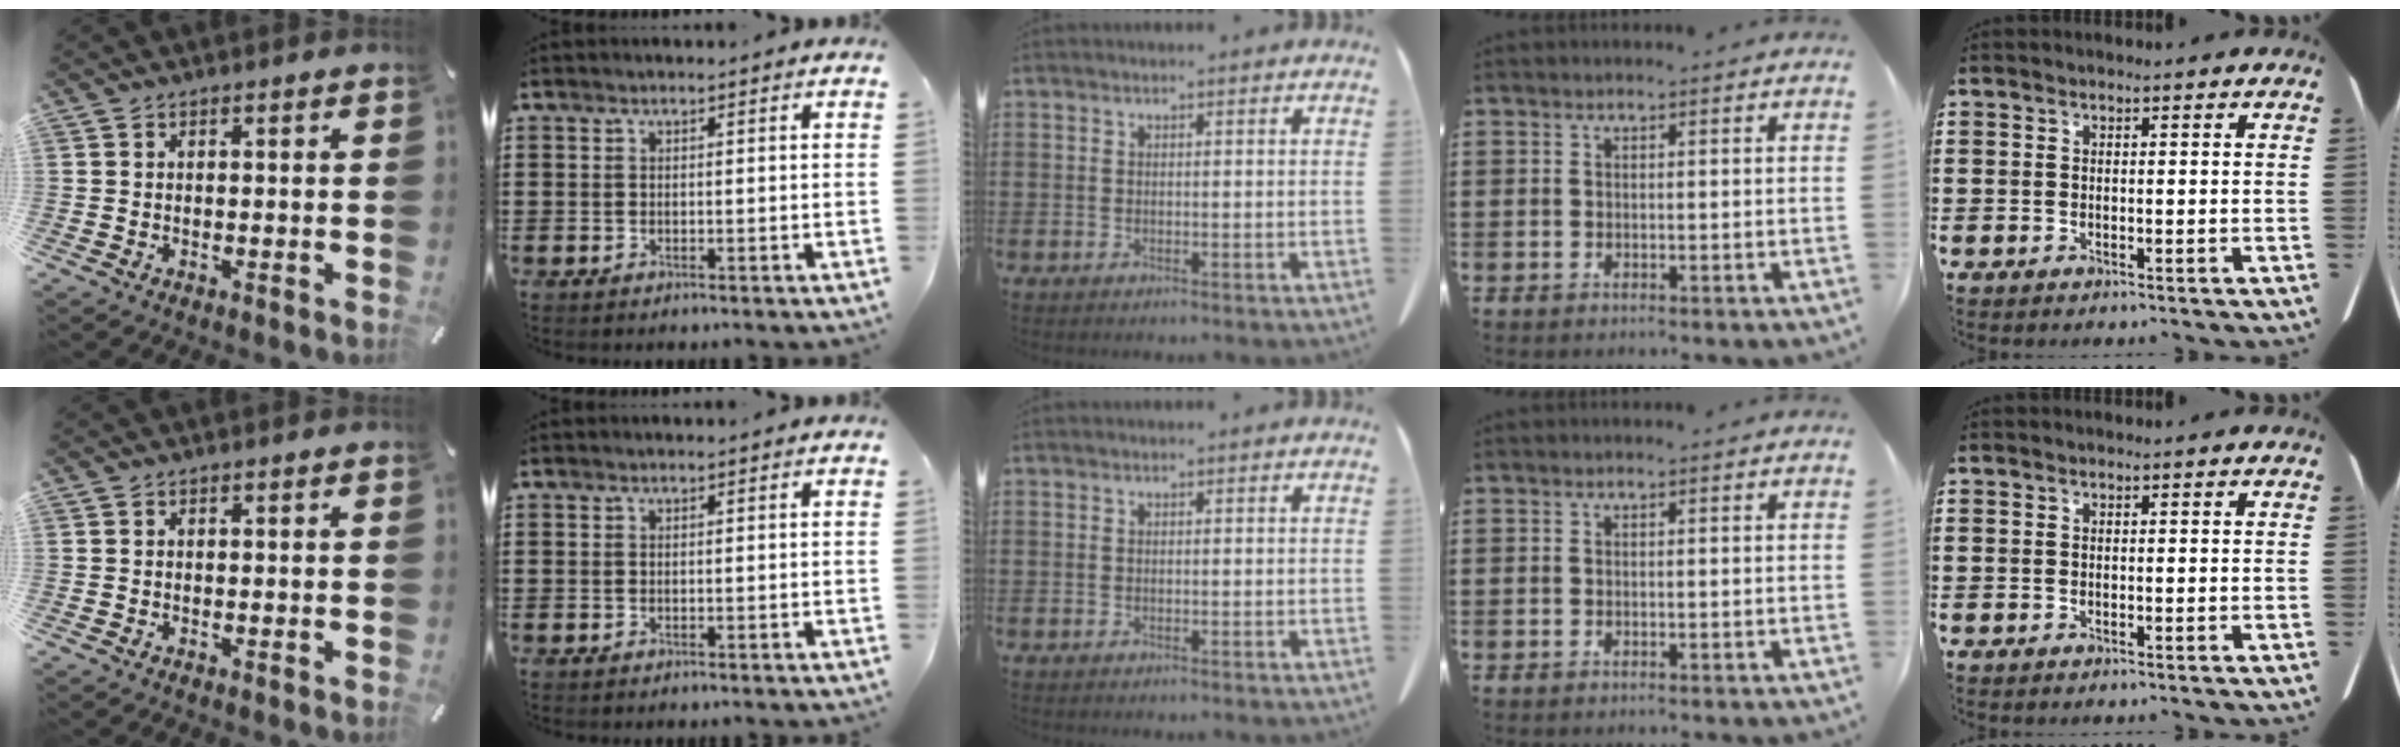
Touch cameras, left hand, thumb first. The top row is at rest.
{}